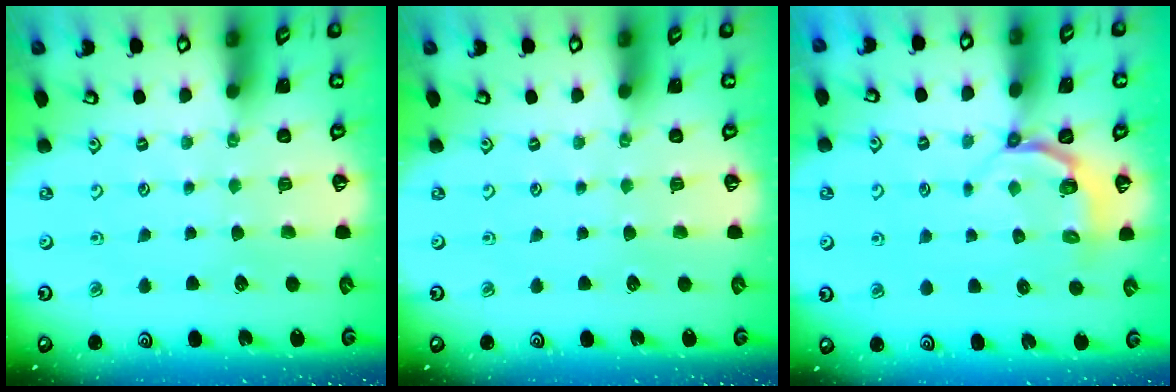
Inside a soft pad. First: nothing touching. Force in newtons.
{"total": 0.0}
{"total": 3.8, "press": 2.9, "slide": 2.4}